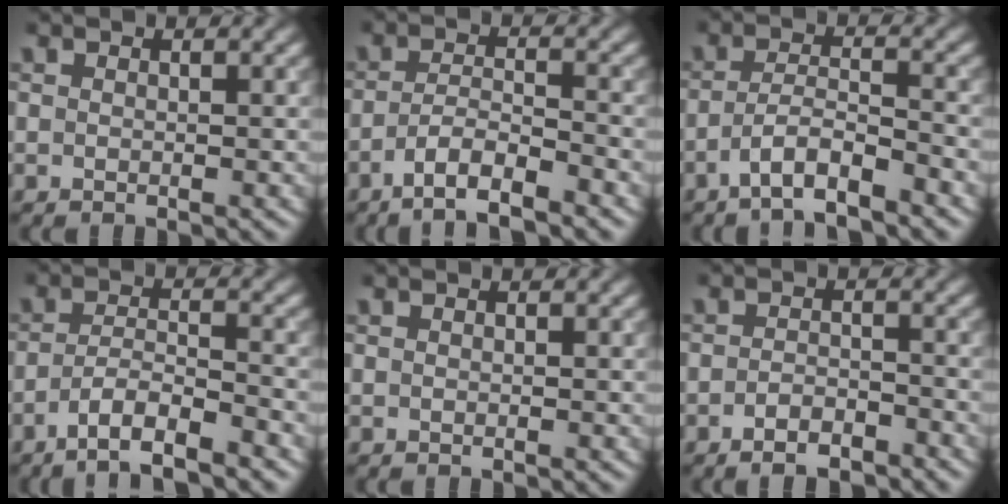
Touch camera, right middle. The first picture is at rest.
{"total": 4.1, "force": [-2.8, 0.8, 2.9], "torque": [-0.051, 0.003, -0.055]}
{"total": 4.1, "force": [-2.8, 0.8, 3.0], "torque": [-0.052, 0.005, -0.059]}
{"total": 4.5, "force": [-3.2, 0.9, 3.1], "torque": [-0.052, 0.003, -0.061]}
{"total": 0.0}
{"total": 2.5, "force": [-1.9, 0.8, 1.4], "torque": [-0.021, 0.003, -0.034]}